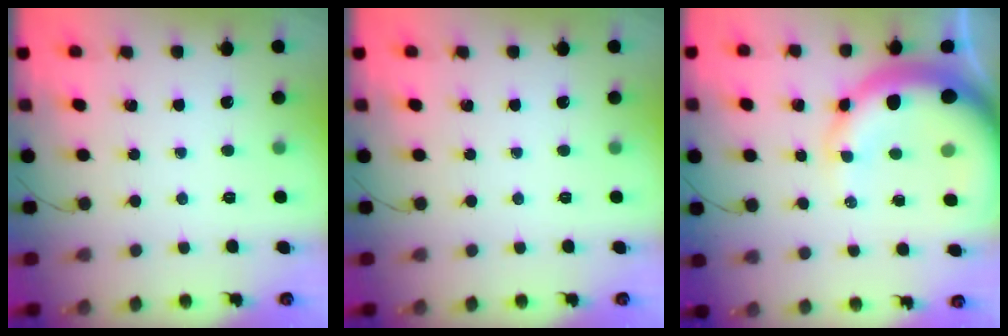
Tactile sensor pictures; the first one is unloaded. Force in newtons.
{"total": 0.0}
{"total": 16.7, "press": 16.3, "slide": 3.4}